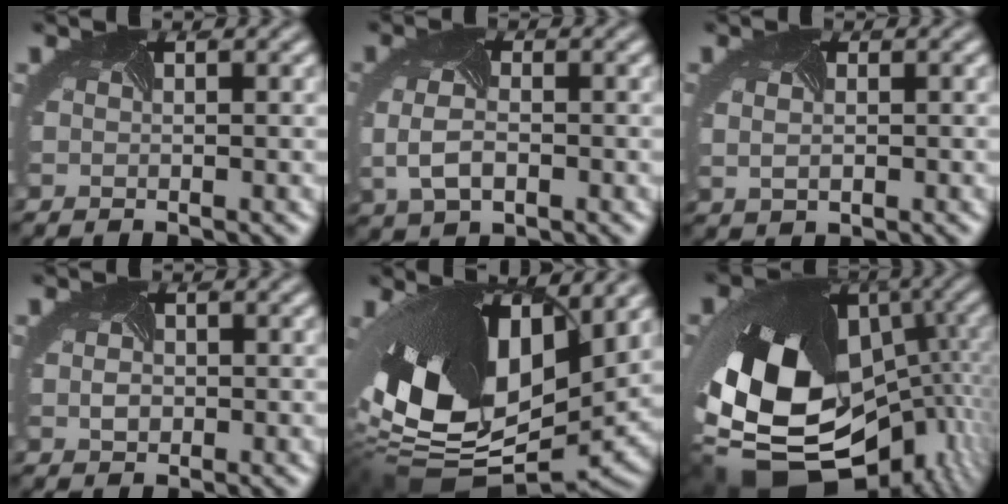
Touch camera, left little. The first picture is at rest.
{"total": 3.4, "force": [-0.4, 2.4, 2.3], "torque": [-0.074, -0.006, -0.008]}
{"total": 2.4, "force": [0.7, 1.9, 1.3], "torque": [-0.016, 0.015, -0.002]}
{"total": 0.9, "force": [-0.2, 0.9, 0.2], "torque": [-0.017, -0.001, -0.003]}
{"total": 16.8, "force": [2.4, 10.2, 13.2], "torque": [-0.278, -0.032, 0.061]}
{"total": 19.9, "force": [-4.5, 13.6, 13.8], "torque": [-0.273, -0.053, -0.049]}